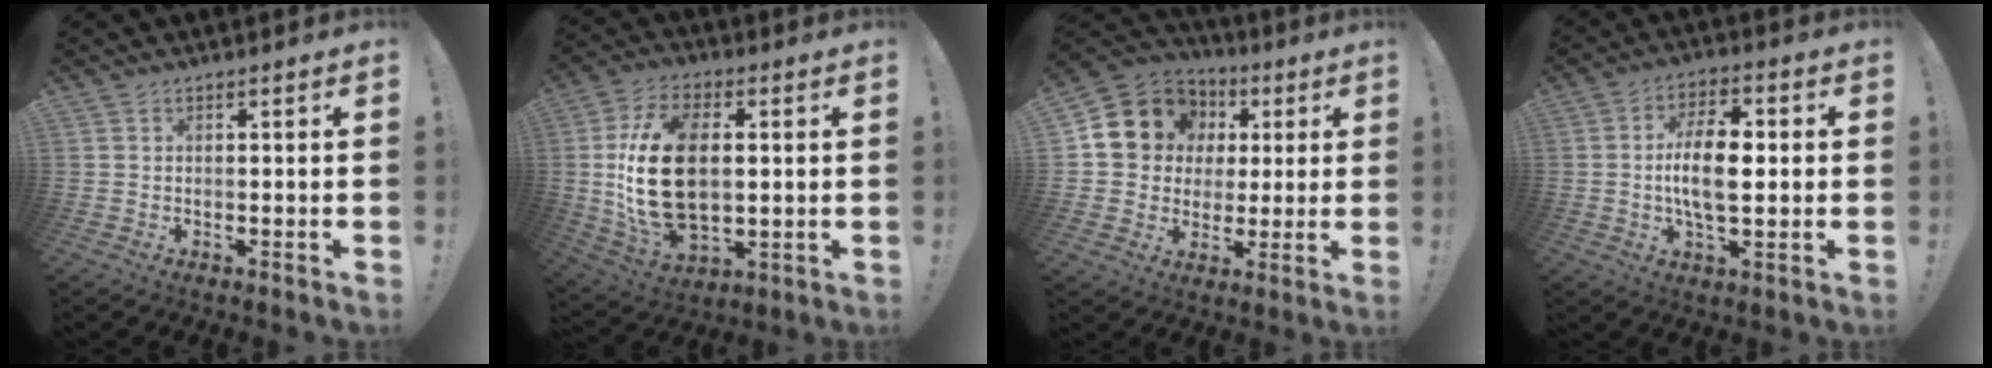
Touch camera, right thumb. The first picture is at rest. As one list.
[{"total": 21.7, "force": [1.2, 13.3, 17.2], "torque": [-0.331, -0.001, 0.027]}, {"total": 13.2, "force": [4.7, 11.6, 4.3], "torque": [-0.065, -0.018, 0.109]}, {"total": 12.0, "force": [-0.6, 5.6, 10.6], "torque": [-0.193, 0.003, -0.016]}]